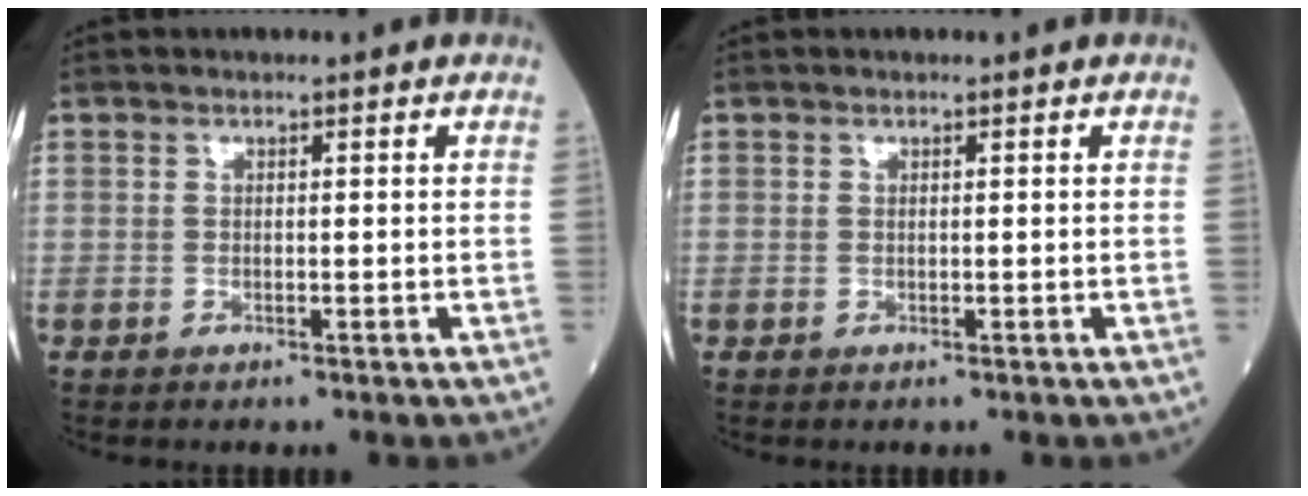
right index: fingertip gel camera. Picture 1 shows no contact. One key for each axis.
{"total": 0.0}